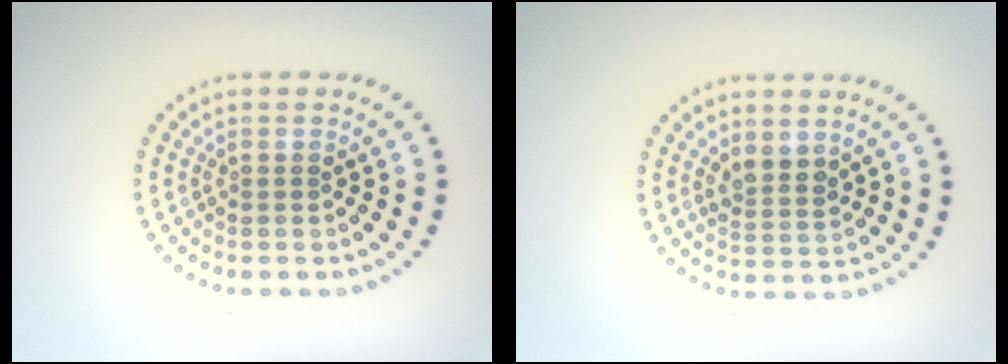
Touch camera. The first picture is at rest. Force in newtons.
{"total": 2.2, "press": 2.0, "slide": 1.0}